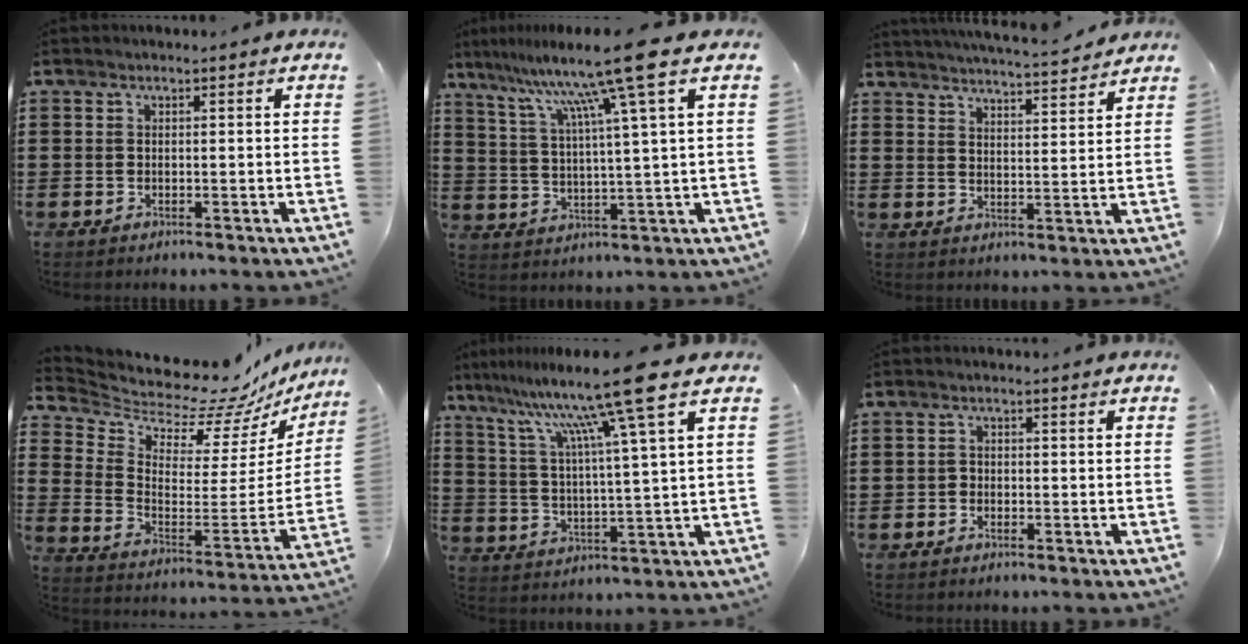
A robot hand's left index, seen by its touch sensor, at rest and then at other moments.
{"total": 12.2, "force": [7.6, -1.7, 9.3], "torque": [-0.202, -0.027, 0.116]}
{"total": 4.2, "force": [4.2, -0.3, 0.4], "torque": [-0.024, -0.029, 0.072]}
{"total": 8.4, "force": [8.1, 1.1, 2.0], "torque": [-0.070, -0.085, 0.129]}
{"total": 13.1, "force": [8.6, -1.4, 9.8], "torque": [-0.201, -0.044, 0.126]}
{"total": 1.1, "force": [-0.8, 0.6, 0.2], "torque": [-0.008, 0.001, -0.018]}